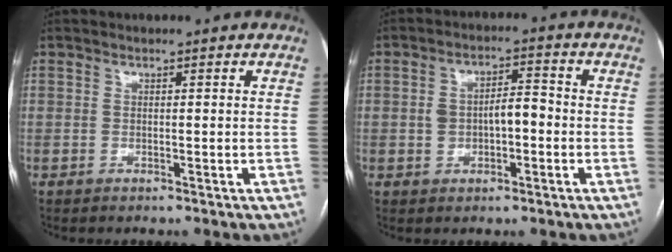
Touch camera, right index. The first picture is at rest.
{"total": 5.5, "force": [-0.6, 2.7, 4.8], "torque": [-0.090, 0.021, -0.007]}